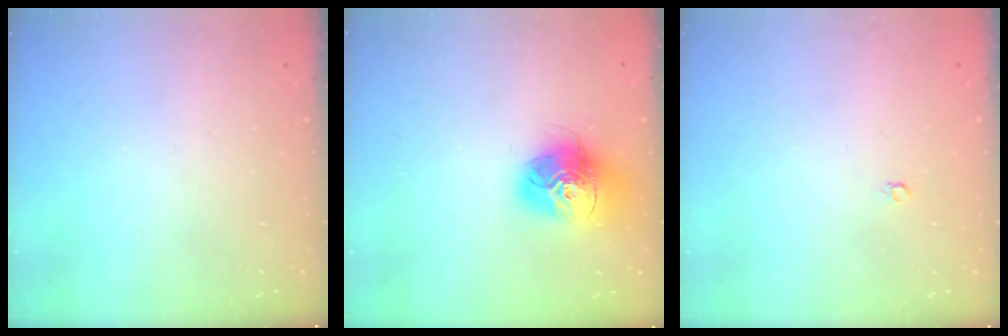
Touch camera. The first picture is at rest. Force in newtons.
{"total": 15.7, "press": 15.7, "slide": 1.4}
{"total": 3.2, "press": 3.2, "slide": 0.2}